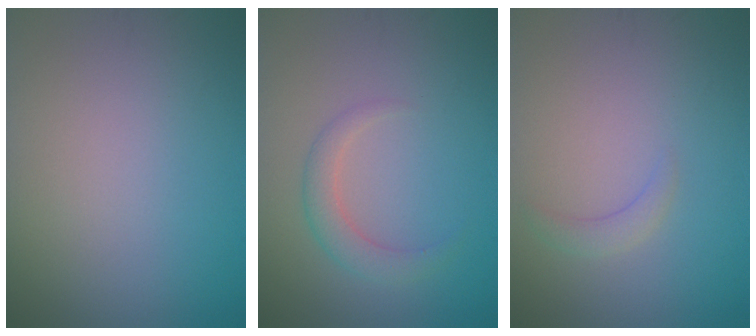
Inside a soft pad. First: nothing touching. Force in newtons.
{"total": 2.2, "press": 2.2, "slide": 0.2}
{"total": 1.2, "press": 1.2, "slide": 0.2}